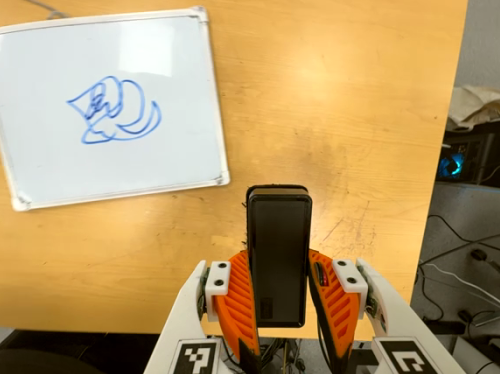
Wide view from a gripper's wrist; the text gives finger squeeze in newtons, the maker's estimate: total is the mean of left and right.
{"total": 5.6, "left": 4.1, "right": 7.1}